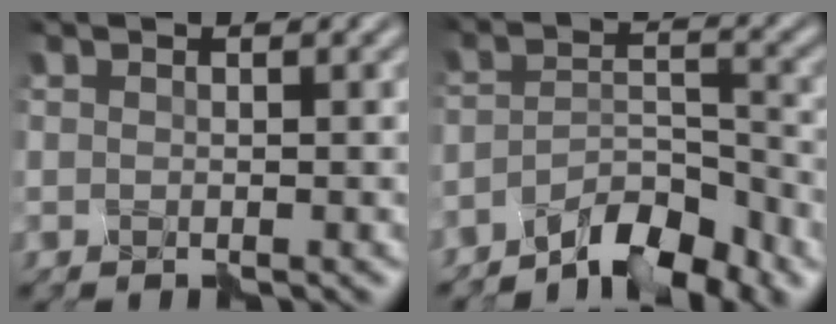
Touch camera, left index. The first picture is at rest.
{"total": 5.7, "force": [-4.5, 1.5, 3.2], "torque": [-0.052, 0.005, -0.080]}